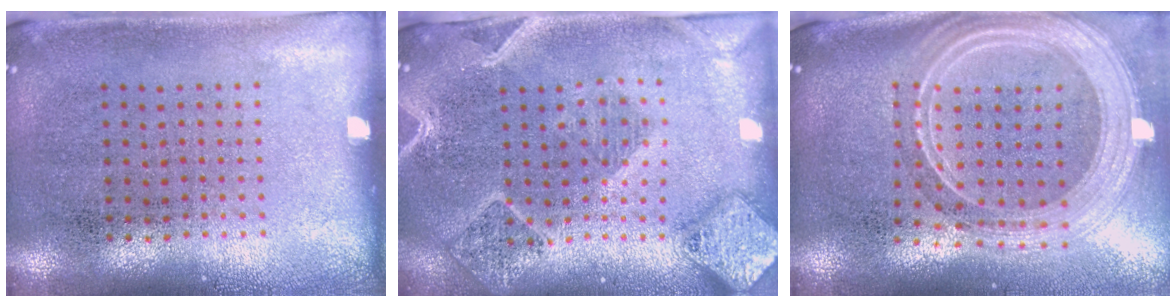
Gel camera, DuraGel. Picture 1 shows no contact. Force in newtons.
{"total": 2.8, "press": 2.4, "slide": 1.3}
{"total": 2.8, "press": 2.3, "slide": 1.5}